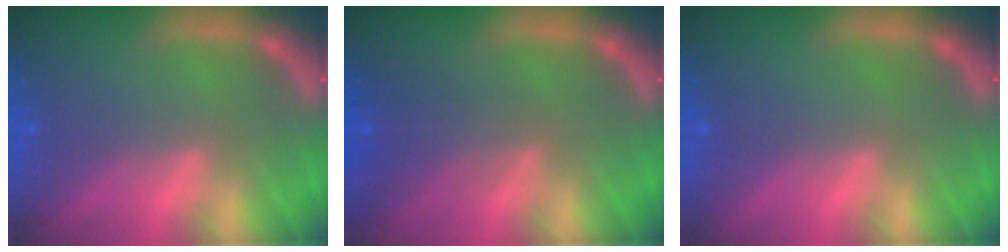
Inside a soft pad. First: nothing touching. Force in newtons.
{"total": 3.0}
{"total": 0.0}